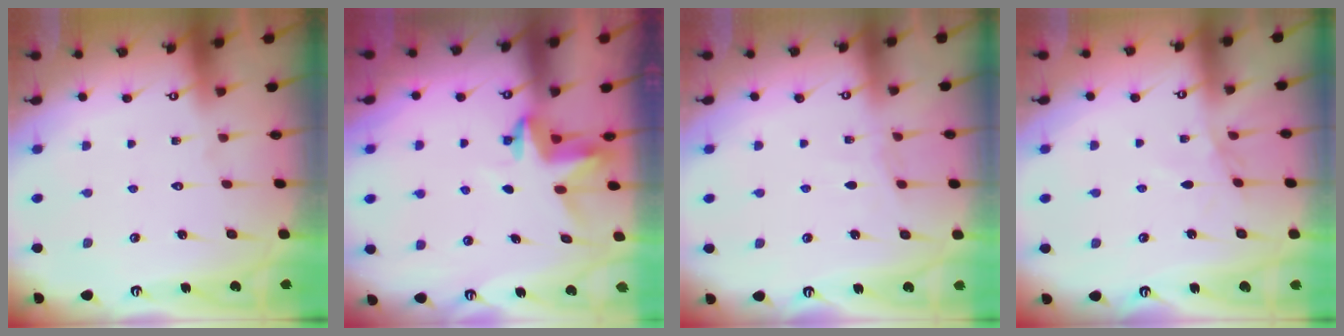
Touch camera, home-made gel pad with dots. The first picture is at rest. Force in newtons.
{"total": 3.6, "press": 3.5, "slide": 0.3}
{"total": 2.4, "press": 2.4, "slide": 0.3}
{"total": 3.7, "press": 3.7, "slide": 0.5}